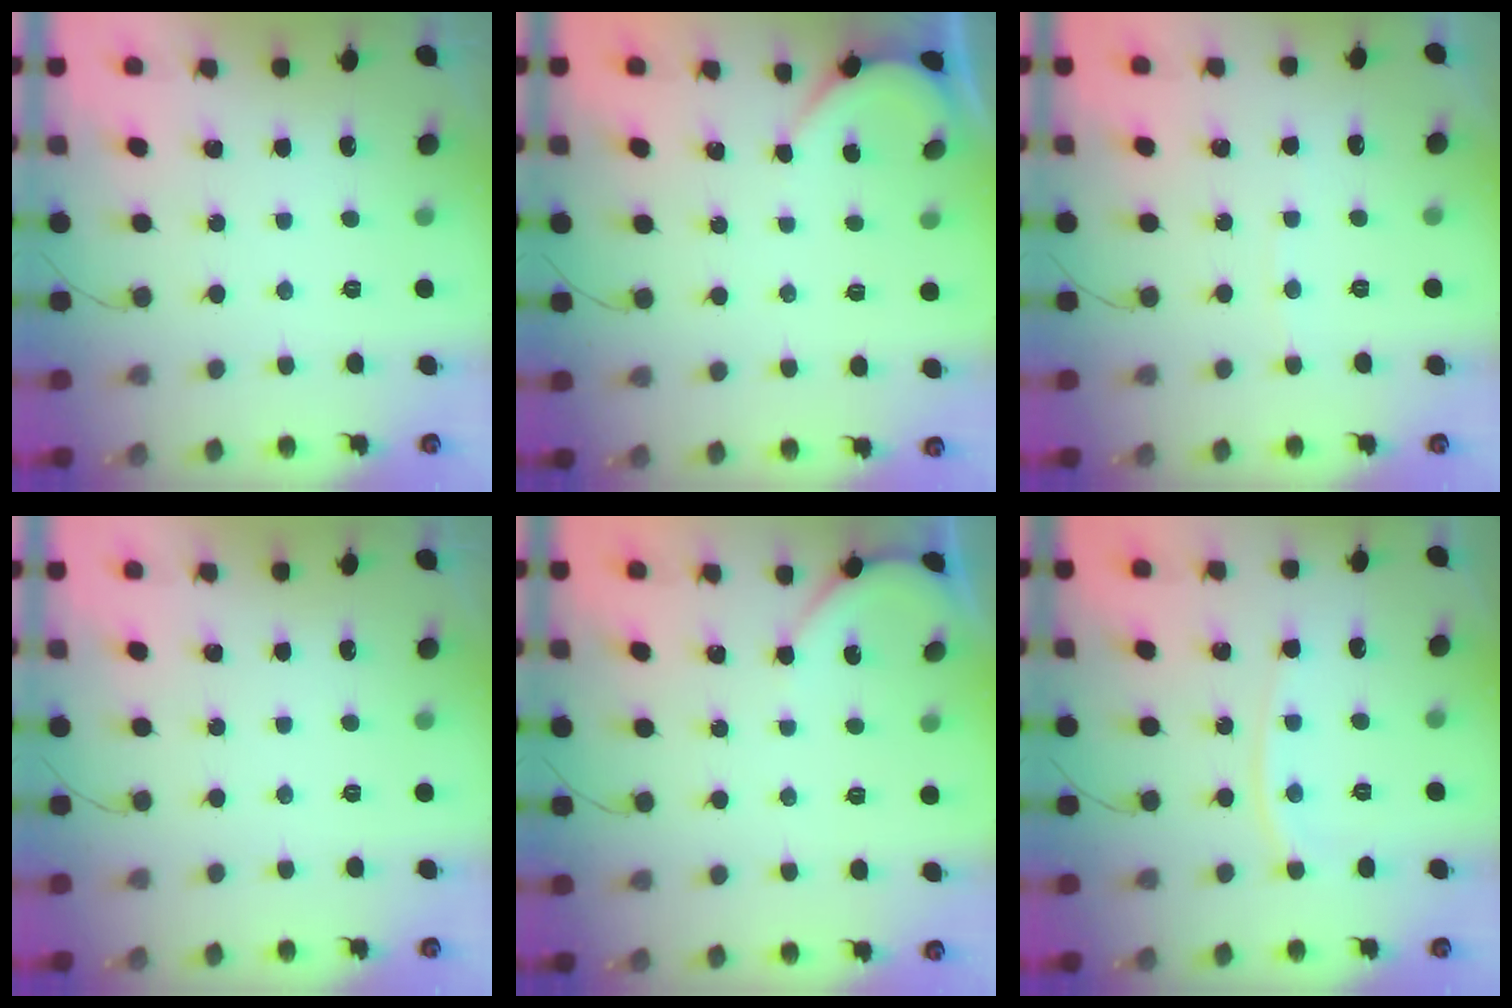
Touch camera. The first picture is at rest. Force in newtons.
{"total": 1.9, "press": 1.9, "slide": 0.2}
{"total": 2.2, "press": 2.2, "slide": 0.3}
{"total": 0.0}
{"total": 2.2, "press": 2.2, "slide": 0.3}
{"total": 7.1, "press": 7.0, "slide": 0.9}